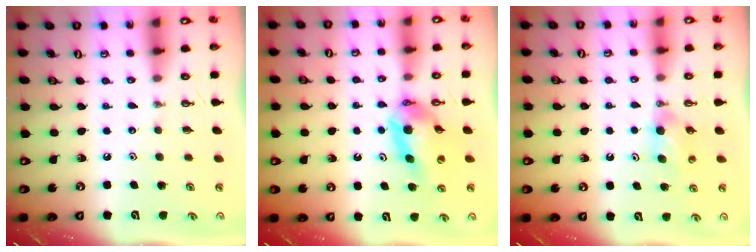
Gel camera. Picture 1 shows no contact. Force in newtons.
{"total": 9.6, "press": 9.6, "slide": 1.0}
{"total": 4.1, "press": 3.7, "slide": 1.6}